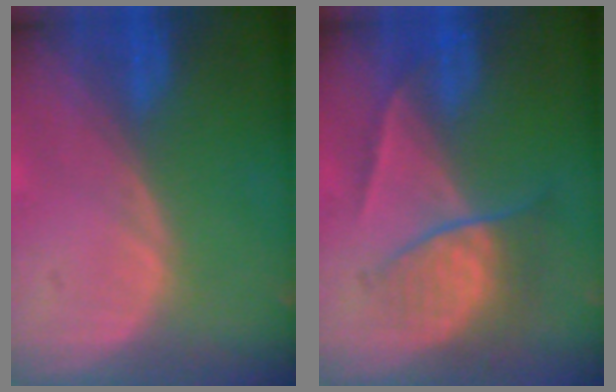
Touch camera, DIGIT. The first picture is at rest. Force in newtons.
{"total": 6.7, "press": 5.8, "slide": 3.3}